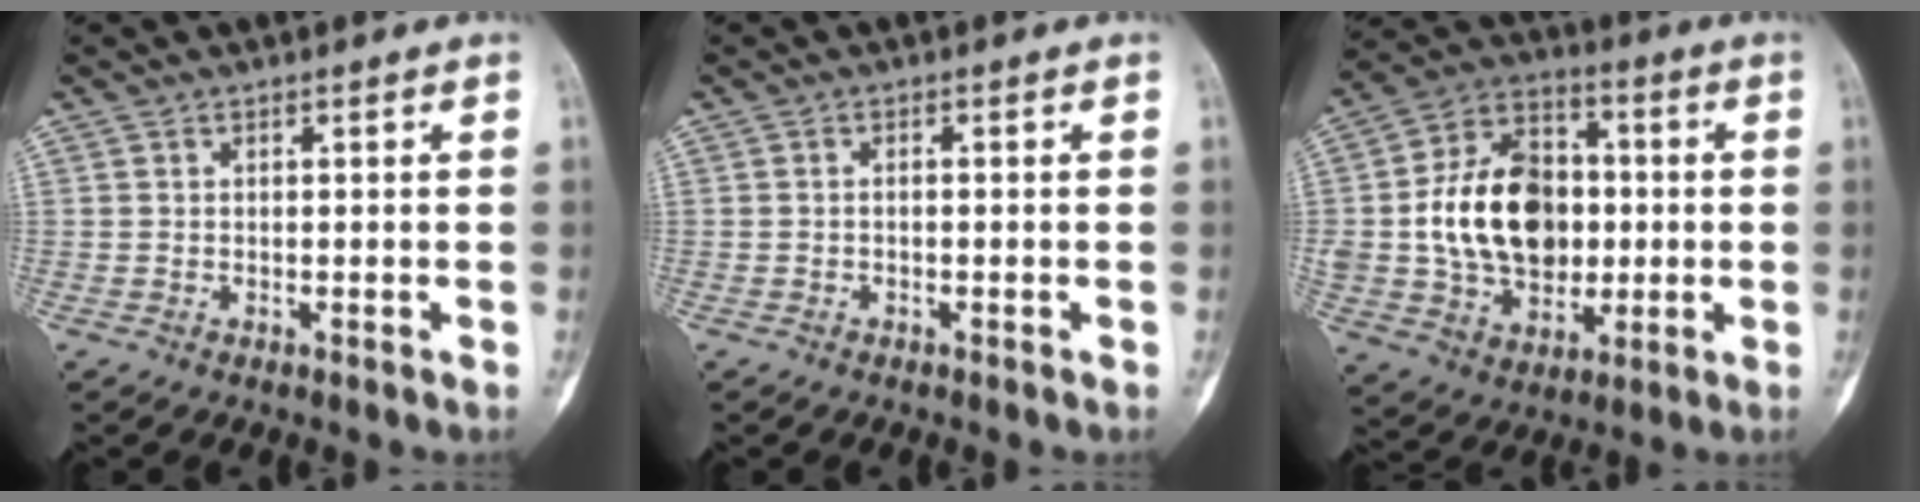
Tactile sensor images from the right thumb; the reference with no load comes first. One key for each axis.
{"total": 0.6, "fx": -0.3, "fy": 0.2, "fz": 0.5, "tx": -0.009, "ty": 0.004, "tz": -0.005}
{"total": 20.2, "fx": 0.2, "fy": 14.7, "fz": 13.9, "tx": -0.210, "ty": 0.020, "tz": 0.014}